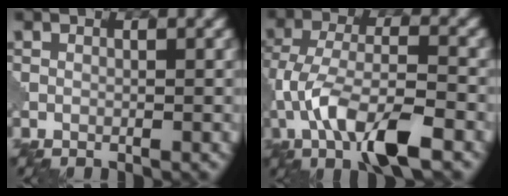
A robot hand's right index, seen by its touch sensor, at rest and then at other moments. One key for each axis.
{"total": 8.2, "fx": -3.7, "fy": 2.7, "fz": 6.7, "tx": -0.134, "ty": 0.001, "tz": -0.077}